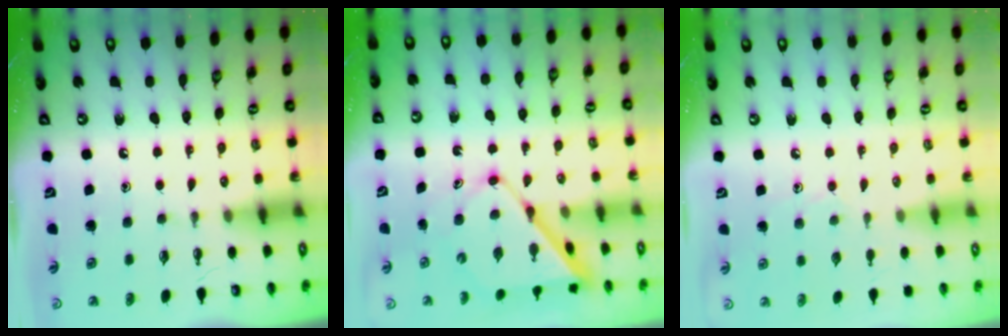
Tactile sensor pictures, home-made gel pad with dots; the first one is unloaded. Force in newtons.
{"total": 11.8, "press": 11.7, "slide": 1.1}
{"total": 7.2, "press": 7.2, "slide": 0.6}